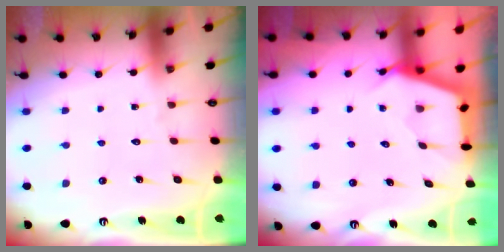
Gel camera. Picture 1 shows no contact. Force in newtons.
{"total": 2.5, "press": 2.5, "slide": 0.4}